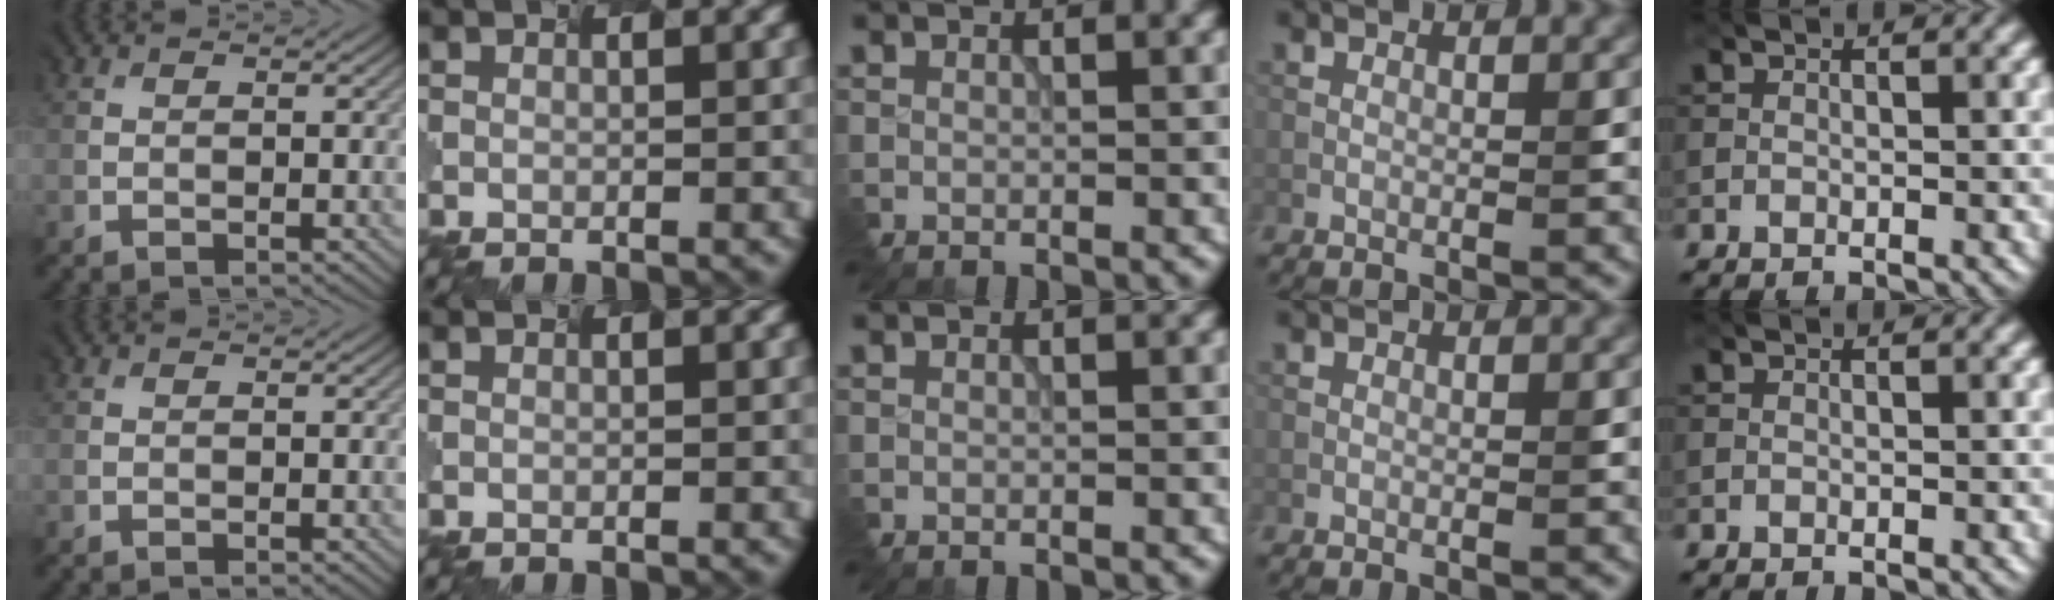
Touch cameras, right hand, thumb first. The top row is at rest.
{}